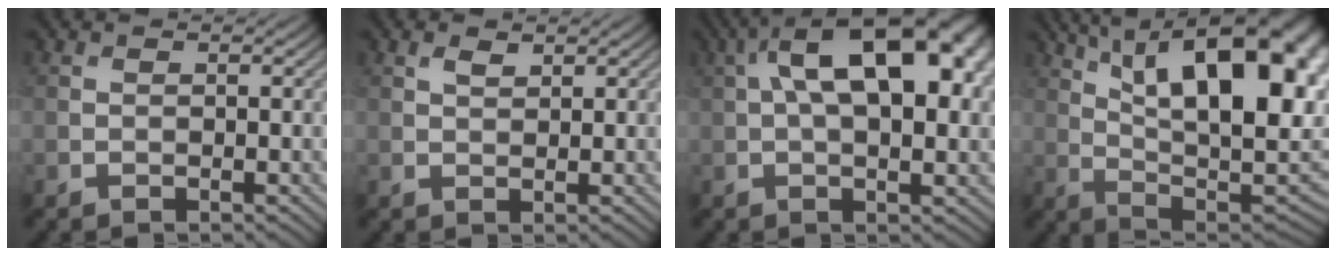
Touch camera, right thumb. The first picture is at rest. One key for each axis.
{"total": 1.4, "fx": 0.9, "fy": 0.7, "fz": 0.8, "tx": -0.018, "ty": 0.001, "tz": 0.020}
{"total": 16.6, "fx": 4.3, "fy": 8.0, "fz": 13.9, "tx": -0.214, "ty": 0.042, "tz": 0.049}
{"total": 22.9, "fx": 8.2, "fy": 10.7, "fz": 18.5, "tx": -0.268, "ty": 0.050, "tz": 0.146}